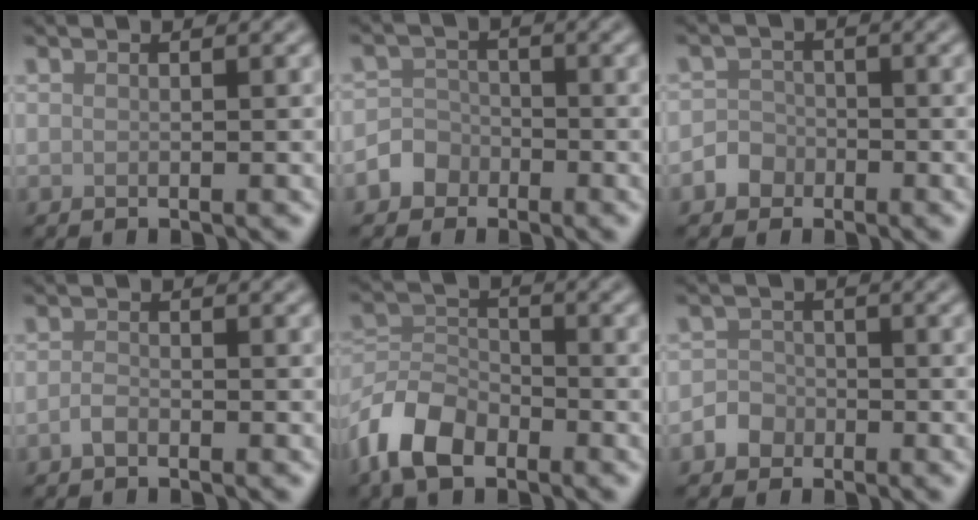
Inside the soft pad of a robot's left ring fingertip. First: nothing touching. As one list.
[{"total": 3.0, "force": [-1.6, 2.5, 0.3], "torque": [0.017, 0.007, -0.045]}, {"total": 2.4, "force": [-1.3, 2.0, 0.3], "torque": [0.017, 0.008, -0.032]}, {"total": 1.1, "force": [-0.7, 0.5, 0.6], "torque": [-0.014, 0.003, -0.018]}, {"total": 6.6, "force": [-4.2, 3.7, 3.6], "torque": [-0.072, 0.003, -0.095]}, {"total": 2.2, "force": [-1.1, 1.8, 0.3], "torque": [0.011, 0.008, -0.030]}]